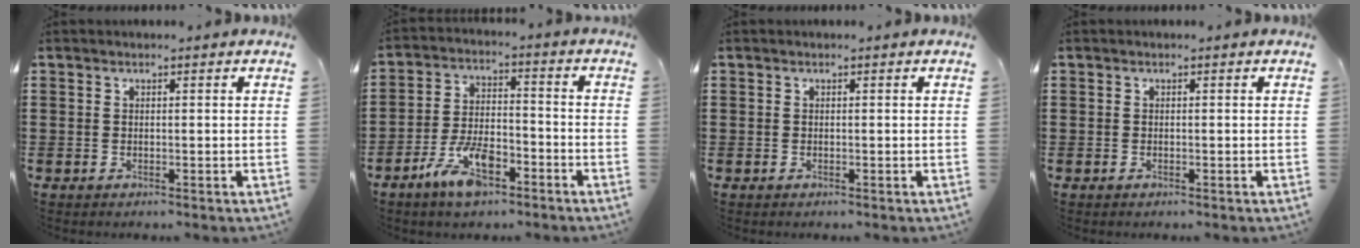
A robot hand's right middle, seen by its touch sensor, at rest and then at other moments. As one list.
[{"total": 8.6, "force": [-5.2, 3.5, 5.9], "torque": [-0.125, 0.006, -0.096]}, {"total": 0.0}, {"total": 0.0}]